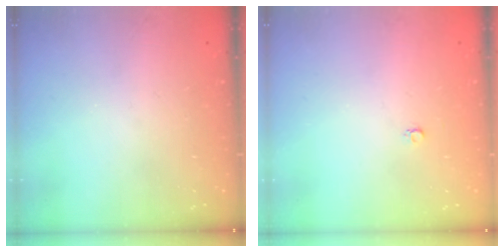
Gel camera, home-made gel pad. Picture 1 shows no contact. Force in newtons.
{"total": 2.6, "press": 2.6, "slide": 0.3}